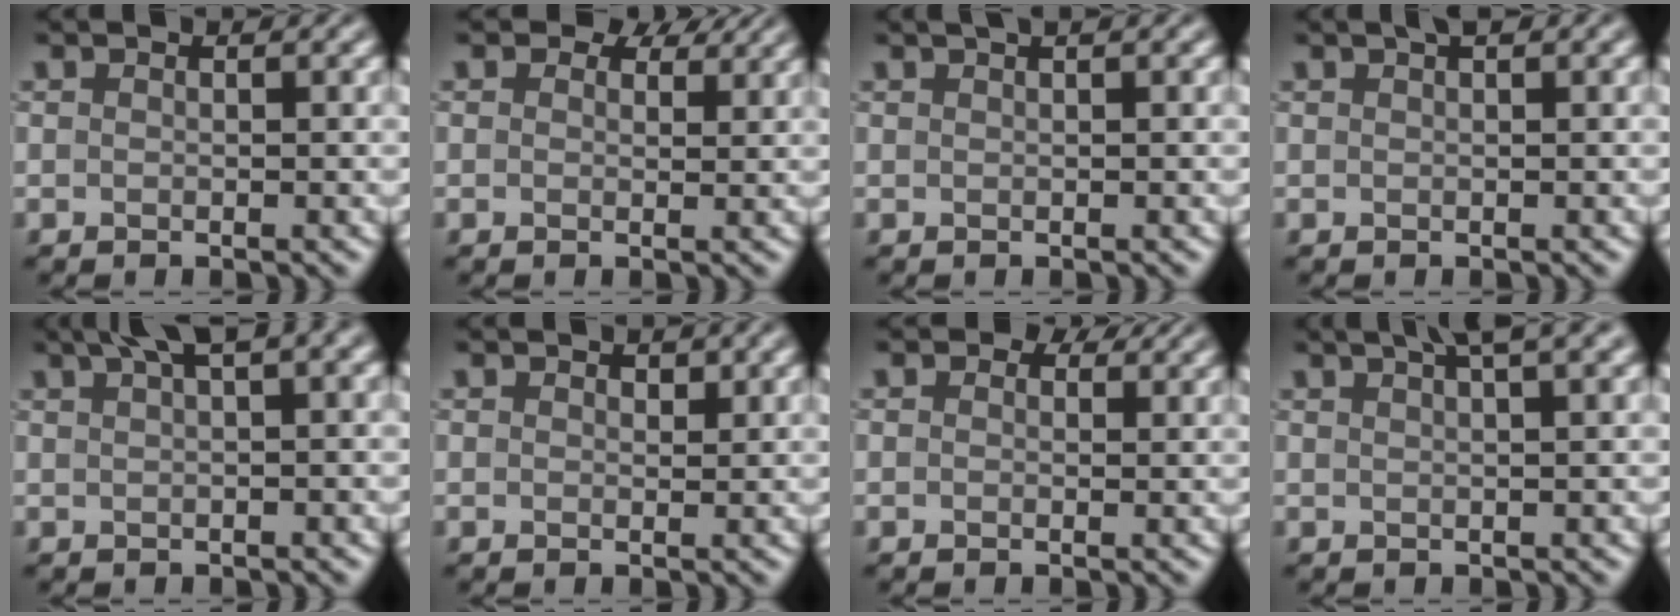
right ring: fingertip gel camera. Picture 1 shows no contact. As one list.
[{"total": 3.1, "force": [2.2, 1.5, 1.5], "torque": [-0.028, 0.000, 0.021]}, {"total": 1.4, "force": [0.9, 0.4, 1.0], "torque": [-0.011, 0.000, 0.007]}, {"total": 1.4, "force": [0.9, 0.3, 1.1], "torque": [-0.012, 0.004, 0.013]}, {"total": 4.4, "force": [2.4, 1.1, 3.5], "torque": [-0.044, 0.022, 0.039]}, {"total": 0.8, "force": [0.5, 0.5, 0.3], "torque": [-0.002, -0.002, 0.009]}, {"total": 1.8, "force": [1.1, 1.1, 1.0], "torque": [-0.015, -0.003, 0.006]}, {"total": 4.0, "force": [2.8, 0.7, 2.8], "torque": [-0.026, 0.012, 0.031]}]